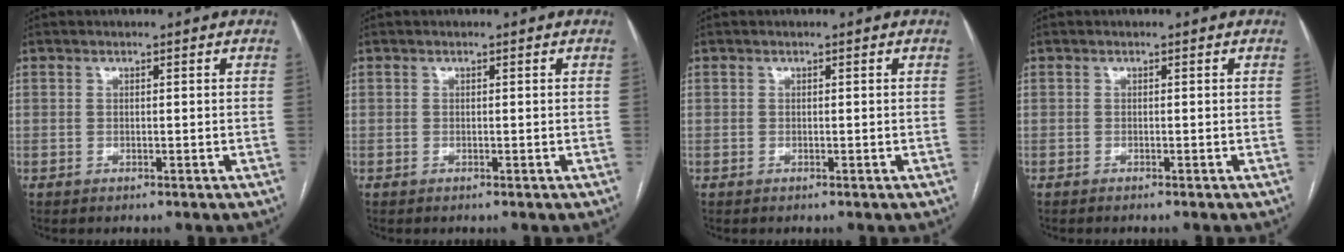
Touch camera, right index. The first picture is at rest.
{"total": 0.0}
{"total": 0.0}
{"total": 1.2, "force": [-1.1, -0.2, 0.5], "torque": [-0.003, 0.000, -0.016]}